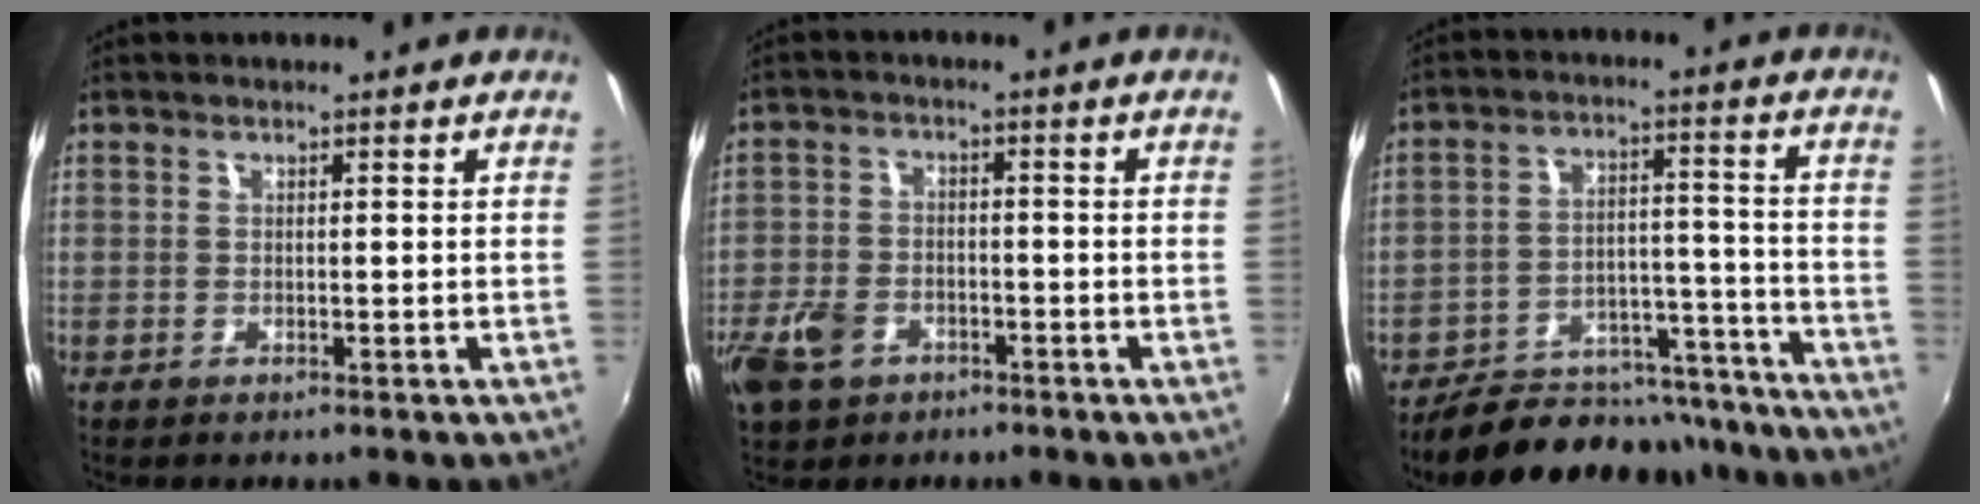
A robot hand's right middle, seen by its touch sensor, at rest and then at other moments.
{"total": 8.9, "force": [-5.0, 6.0, 4.3], "torque": [-0.119, -0.001, -0.093]}
{"total": 19.3, "force": [-17.1, 7.3, 5.0], "torque": [-0.096, 0.049, -0.220]}